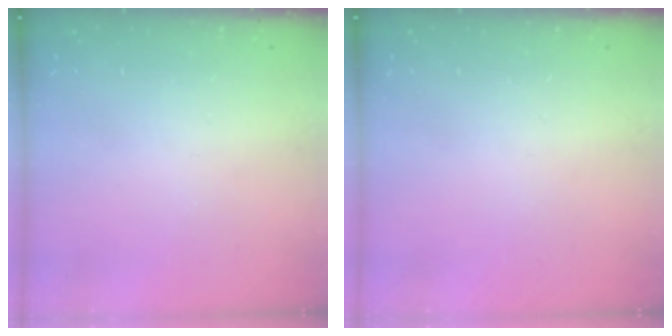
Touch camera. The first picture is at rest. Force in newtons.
{"total": 0.0}